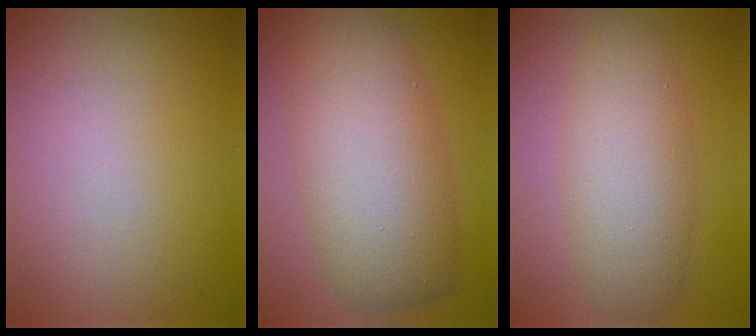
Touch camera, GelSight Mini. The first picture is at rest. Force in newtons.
{"total": 8.0, "press": 8.0, "slide": 0.3}
{"total": 4.8, "press": 4.8, "slide": 0.2}